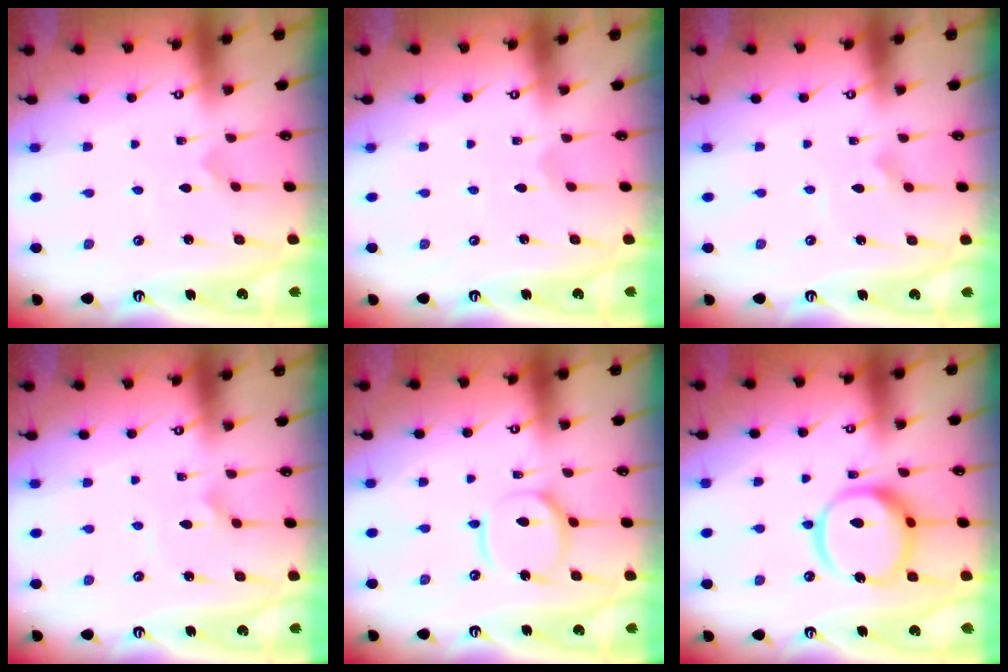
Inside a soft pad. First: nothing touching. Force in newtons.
{"total": 1.2, "press": 1.1, "slide": 0.1}
{"total": 2.2, "press": 2.2, "slide": 0.1}
{"total": 2.4, "press": 2.4, "slide": 0.2}
{"total": 11.1, "press": 11.0, "slide": 1.4}
{"total": 15.4, "press": 15.3, "slide": 1.7}